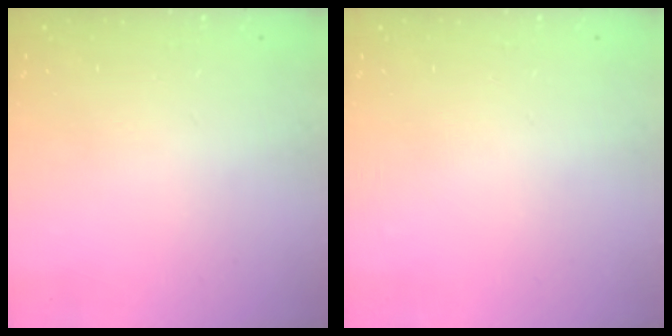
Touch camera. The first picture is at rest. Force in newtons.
{"total": 0.0}